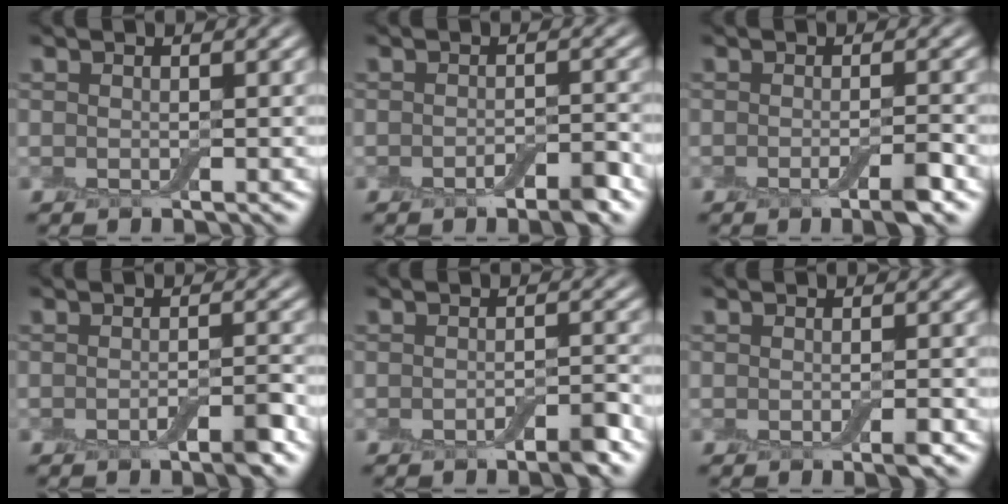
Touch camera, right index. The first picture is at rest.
{"total": 2.5, "force": [-1.5, 0.9, 1.8], "torque": [-0.024, 0.001, -0.023]}
{"total": 2.5, "force": [-1.0, 0.5, 2.2], "torque": [-0.031, -0.002, -0.019]}
{"total": 2.3, "force": [-1.2, 0.5, 1.9], "torque": [-0.027, 0.000, -0.020]}
{"total": 2.2, "force": [-1.4, 0.6, 1.7], "torque": [-0.022, 0.001, -0.021]}
{"total": 1.1, "force": [-0.5, 0.1, 1.0], "torque": [-0.015, -0.002, -0.009]}